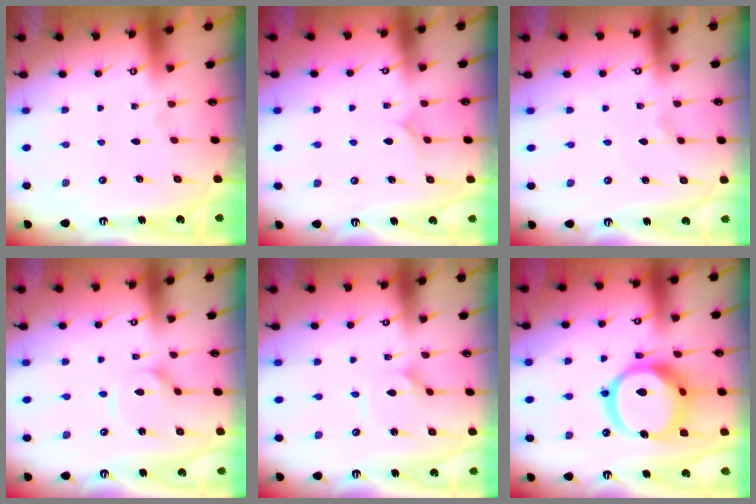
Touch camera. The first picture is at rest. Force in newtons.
{"total": 5.7, "press": 5.7, "slide": 0.4}
{"total": 0.8, "press": 0.7, "slide": 0.2}
{"total": 3.5, "press": 3.4, "slide": 0.3}
{"total": 2.9, "press": 2.9, "slide": 0.2}
{"total": 20.9, "press": 20.7, "slide": 2.4}